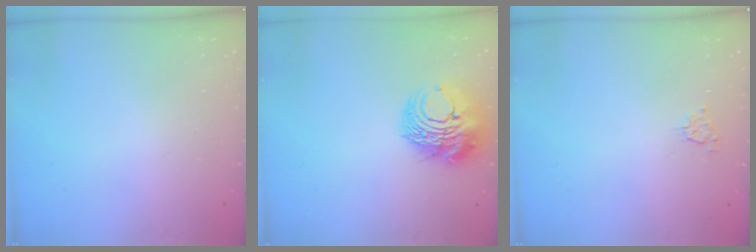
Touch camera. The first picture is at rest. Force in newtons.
{"total": 11.2, "press": 11.1, "slide": 1.5}
{"total": 3.9, "press": 3.9, "slide": 0.5}